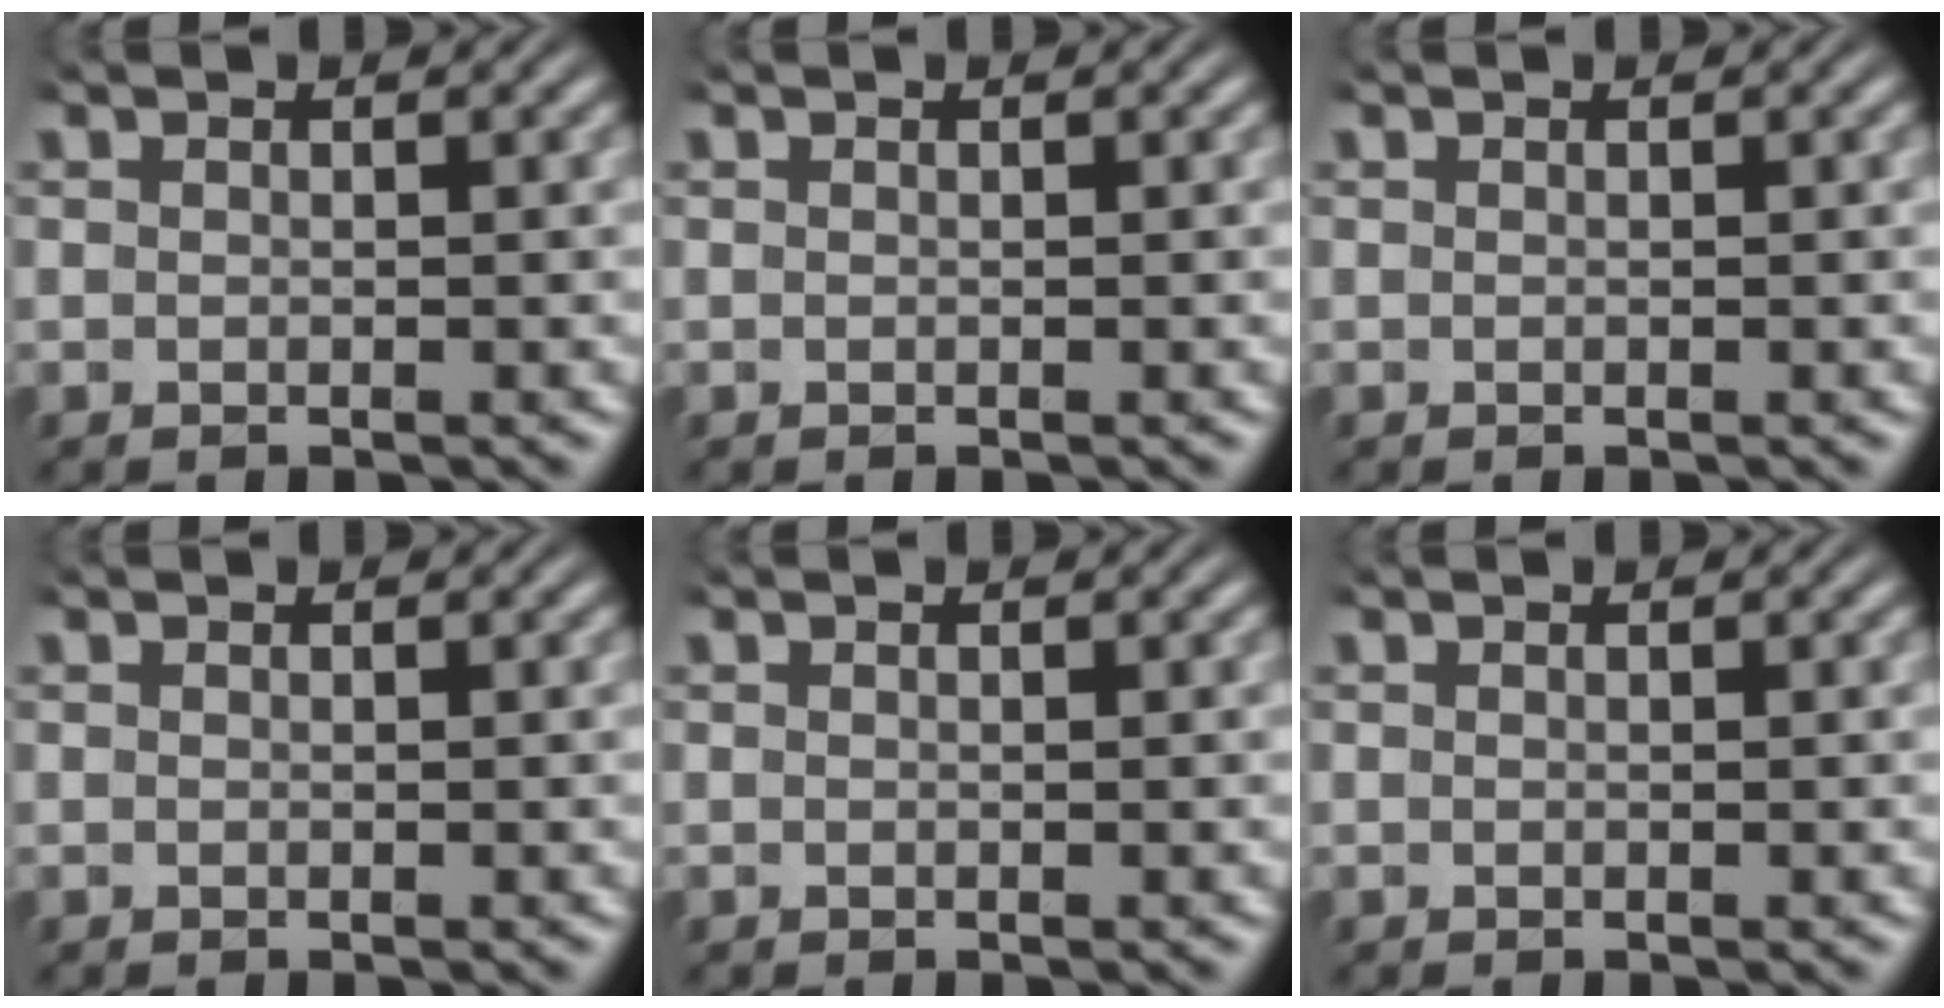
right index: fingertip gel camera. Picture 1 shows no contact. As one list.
[{"total": 0.0}, {"total": 0.0}, {"total": 0.0}, {"total": 0.0}, {"total": 0.0}]